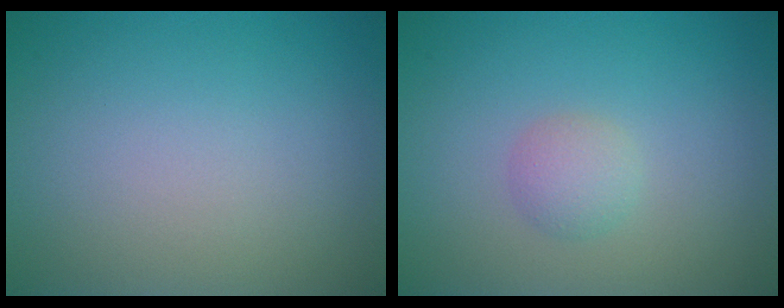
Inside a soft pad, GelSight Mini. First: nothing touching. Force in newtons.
{"total": 1.7, "press": 1.7, "slide": 0.1}